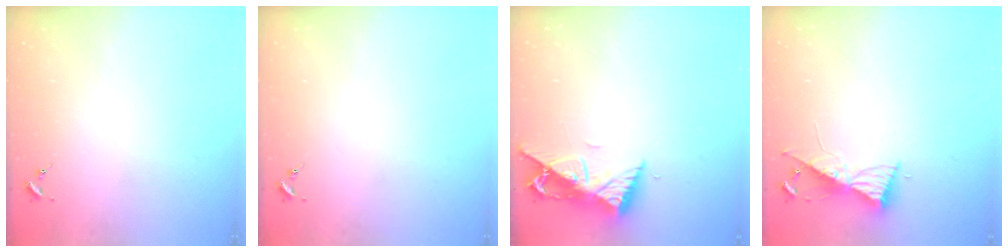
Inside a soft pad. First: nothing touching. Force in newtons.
{"total": 0.0}
{"total": 9.7, "press": 9.7, "slide": 1.0}
{"total": 9.0, "press": 8.9, "slide": 0.9}